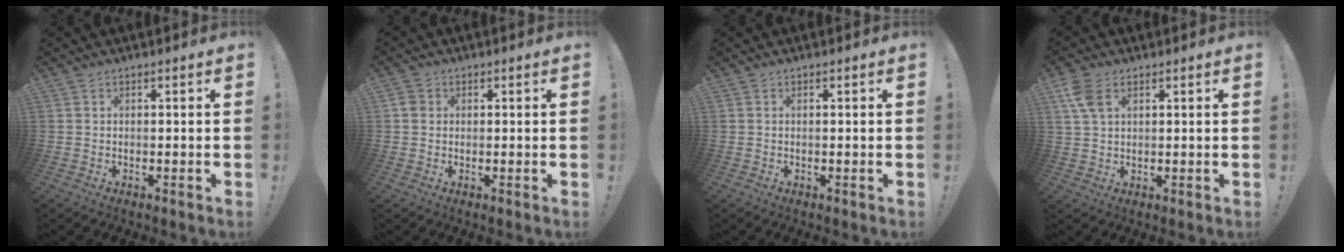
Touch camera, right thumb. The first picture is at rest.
{"total": 2.4, "force": [0.3, 2.2, 1.1], "torque": [-0.020, 0.006, 0.007]}
{"total": 0.0}
{"total": 6.7, "force": [3.0, 3.8, 4.7], "torque": [-0.090, -0.003, 0.060]}